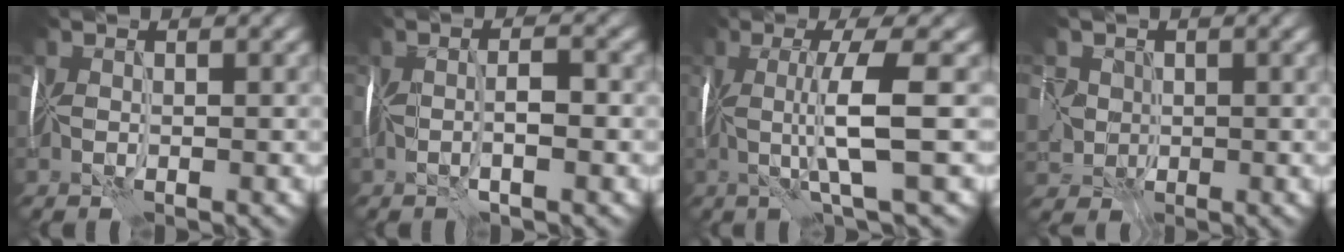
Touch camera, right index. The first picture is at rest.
{"total": 0.9, "force": [-0.5, 0.1, 0.7], "torque": [-0.026, 0.014, -0.002]}
{"total": 3.8, "force": [-0.1, 0.2, 3.8], "torque": [-0.087, 0.011, 0.009]}
{"total": 2.4, "force": [-0.2, 2.3, -0.7], "torque": [-0.005, 0.012, 0.012]}